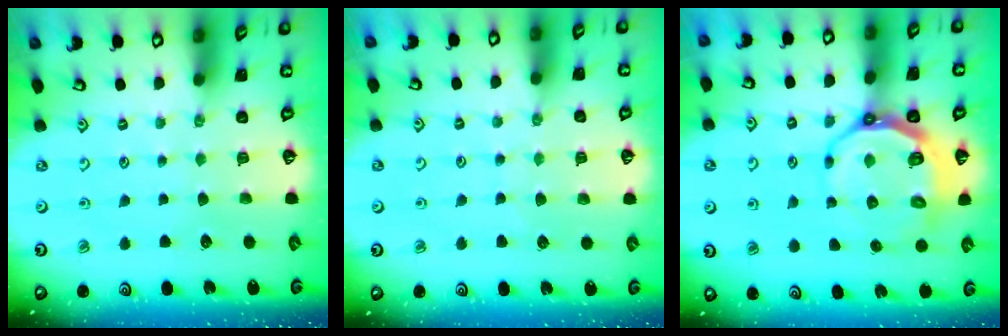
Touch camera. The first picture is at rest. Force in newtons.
{"total": 4.0, "press": 4.0, "slide": 0.3}
{"total": 9.7, "press": 8.9, "slide": 3.9}